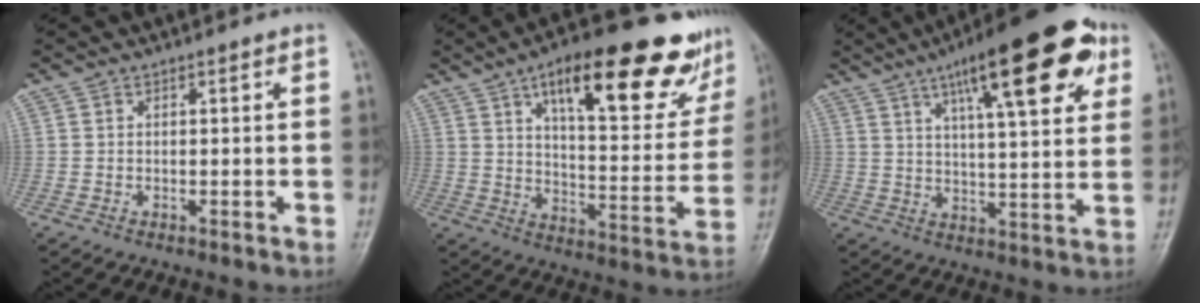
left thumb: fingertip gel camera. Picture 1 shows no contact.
{"total": 25.2, "force": [14.8, 8.8, 18.4], "torque": [-0.213, -0.035, 0.217]}
{"total": 20.6, "force": [10.0, 5.9, 17.0], "torque": [-0.225, -0.009, 0.145]}